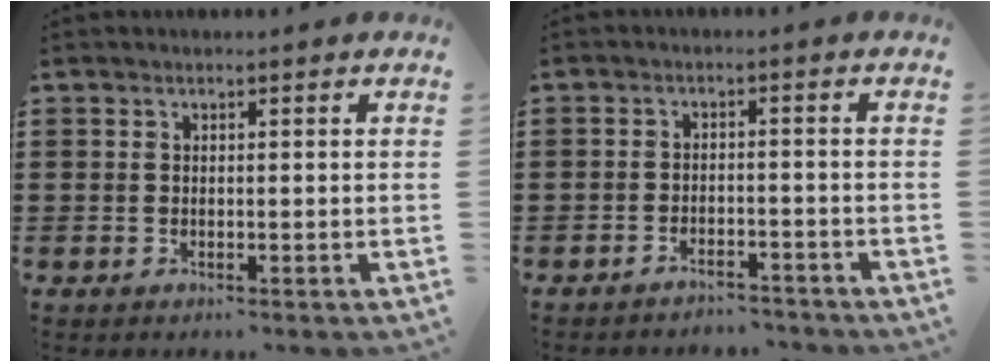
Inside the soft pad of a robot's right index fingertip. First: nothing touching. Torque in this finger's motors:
{"motor_torque": [0.23, 0.55, 0.01, -0.05]}